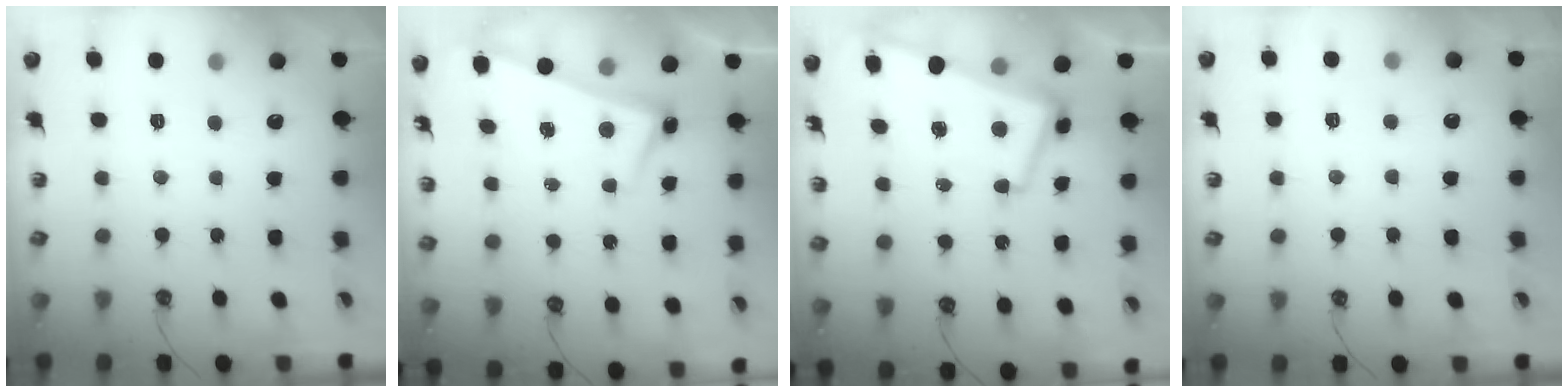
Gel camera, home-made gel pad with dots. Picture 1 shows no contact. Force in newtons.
{"total": 2.7, "press": 2.6, "slide": 0.8}
{"total": 2.6, "press": 2.4, "slide": 1.1}
{"total": 2.9, "press": 2.9, "slide": 0.3}